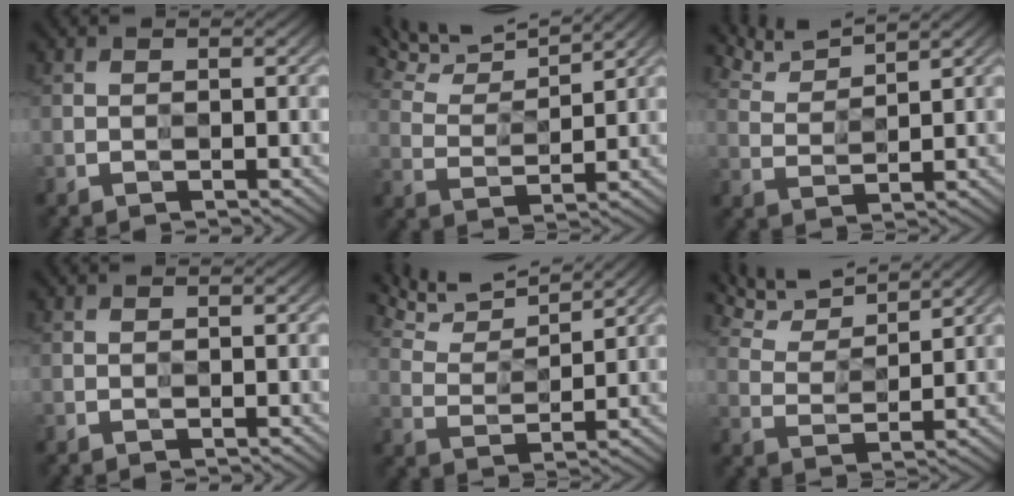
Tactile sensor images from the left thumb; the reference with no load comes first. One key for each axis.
{"total": 9.3, "fx": 8.5, "fy": 1.4, "fz": 3.5, "tx": -0.068, "ty": -0.003, "tz": 0.133}
{"total": 4.7, "fx": 4.6, "fy": 0.4, "fz": 0.9, "tx": -0.037, "ty": 0.007, "tz": 0.101}
{"total": 0.0}
{"total": 8.4, "fx": 7.8, "fy": 1.3, "fz": 2.8, "tx": -0.070, "ty": 0.005, "tz": 0.129}
{"total": 7.9, "fx": 7.4, "fy": 1.4, "fz": 2.5, "tx": -0.066, "ty": 0.007, "tz": 0.126}